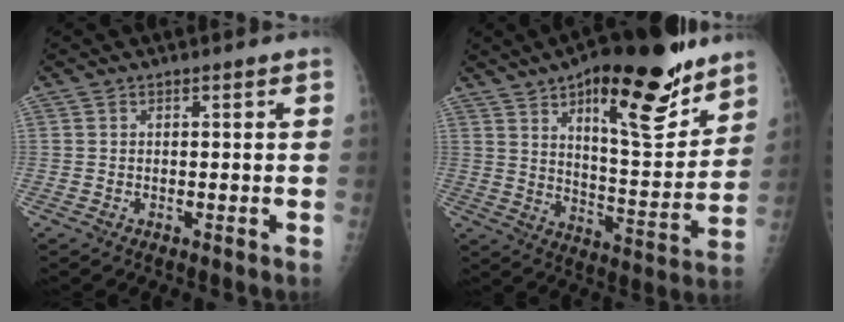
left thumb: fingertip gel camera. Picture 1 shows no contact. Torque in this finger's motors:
{"motor_torque": [0.45, 0.76, 1.45, -1.33, 0.18]}